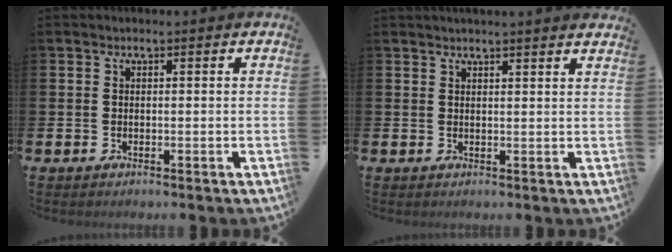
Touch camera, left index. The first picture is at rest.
{"total": 1.9, "force": [1.8, -0.4, 0.0], "torque": [0.008, -0.012, 0.032]}